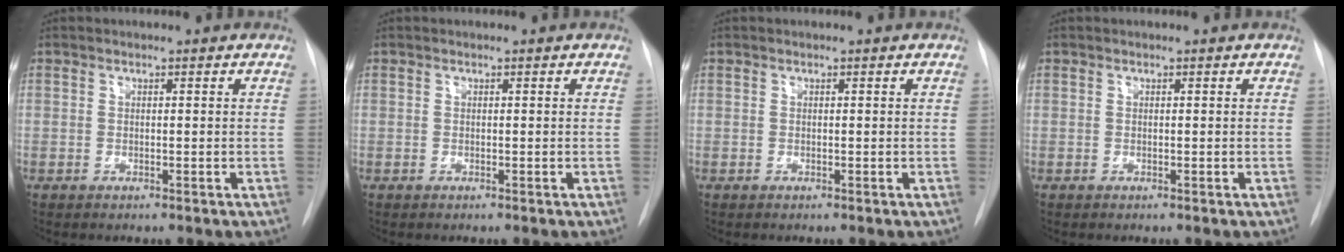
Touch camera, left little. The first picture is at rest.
{"total": 0.0}
{"total": 0.0}
{"total": 0.0}